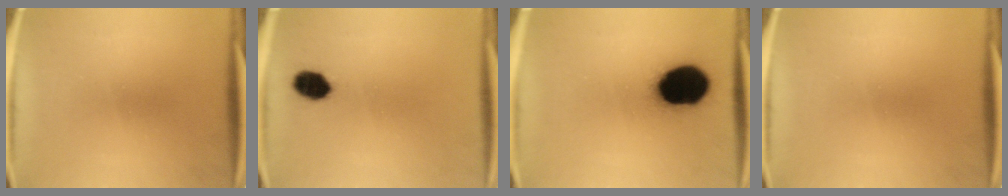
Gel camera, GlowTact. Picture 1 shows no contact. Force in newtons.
{"total": 5.8}
{"total": 20.4}
{"total": 0.0}